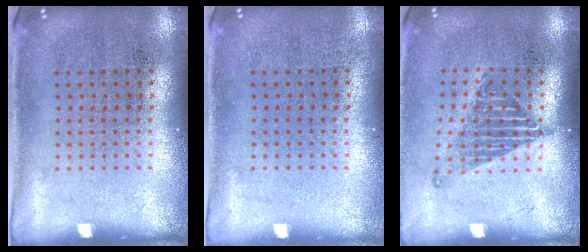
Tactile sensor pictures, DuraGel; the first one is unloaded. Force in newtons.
{"total": 0.0}
{"total": 1.3, "press": 1.1, "slide": 0.7}